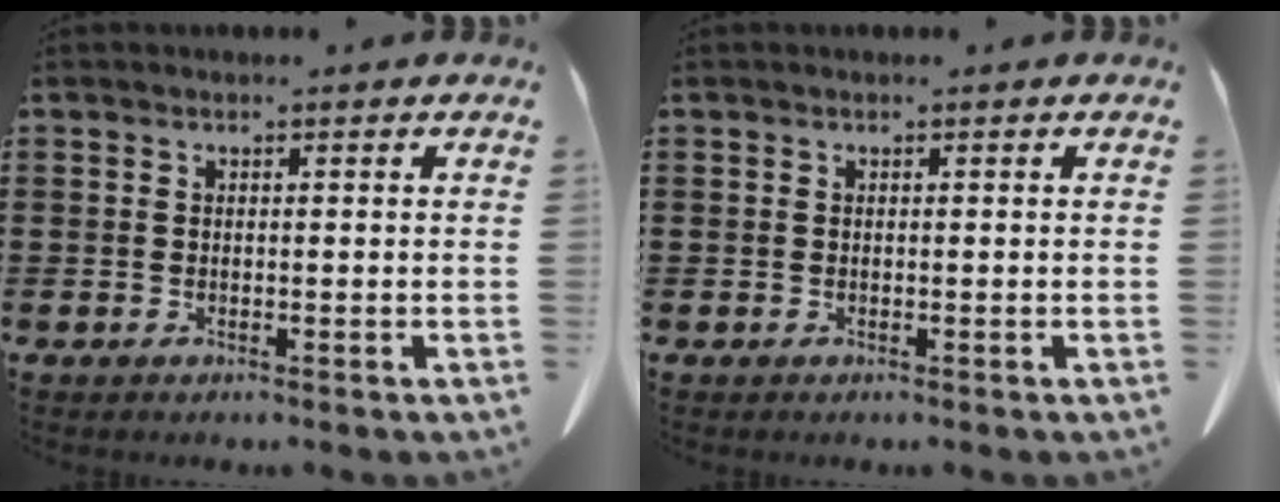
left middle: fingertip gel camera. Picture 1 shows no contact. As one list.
[{"total": 0.0}]